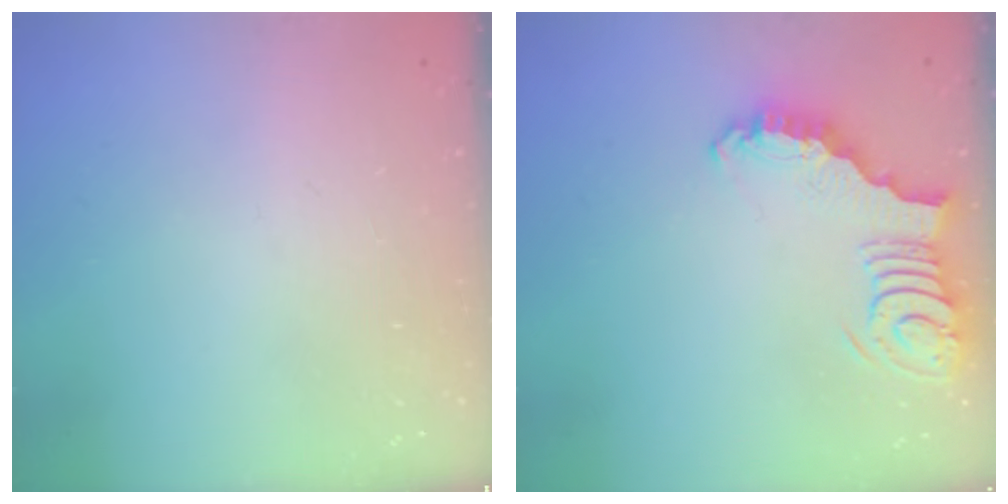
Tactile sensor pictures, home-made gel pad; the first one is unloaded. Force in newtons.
{"total": 3.8, "press": 3.8, "slide": 0.6}